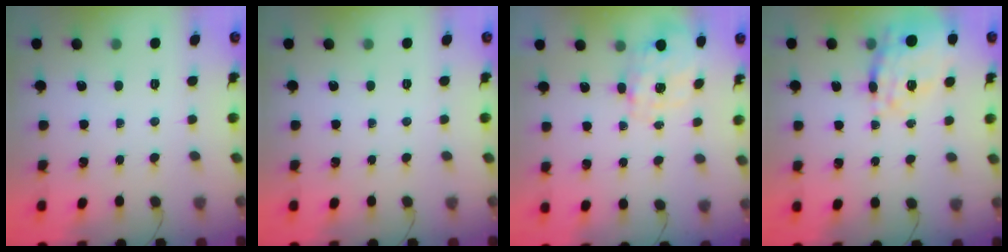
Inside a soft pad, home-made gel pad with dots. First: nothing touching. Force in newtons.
{"total": 0.0}
{"total": 4.0, "press": 3.9, "slide": 0.9}
{"total": 20.5, "press": 20.2, "slide": 3.8}